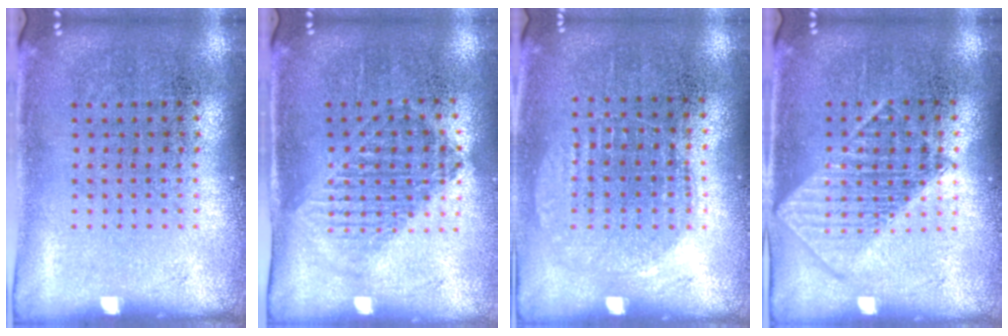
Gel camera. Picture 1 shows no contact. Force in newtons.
{"total": 1.3, "press": 1.1, "slide": 0.6}
{"total": 0.9, "press": 0.8, "slide": 0.3}
{"total": 1.2, "press": 1.2, "slide": 0.1}